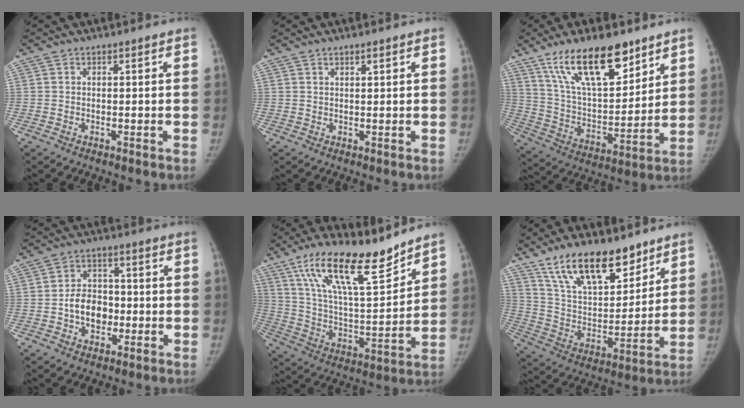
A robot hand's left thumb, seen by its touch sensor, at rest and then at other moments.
{"total": 1.2, "force": [0.8, 0.3, 0.8], "torque": [-0.012, -0.004, 0.015]}
{"total": 20.4, "force": [13.3, 8.0, 13.3], "torque": [-0.194, -0.061, 0.247]}
{"total": 8.1, "force": [-1.5, 6.2, 5.0], "torque": [-0.055, 0.019, -0.030]}
{"total": 20.7, "force": [14.5, 5.8, 13.6], "torque": [-0.208, -0.069, 0.260]}
{"total": 19.4, "force": [13.4, 8.5, 11.2], "torque": [-0.146, -0.068, 0.243]}